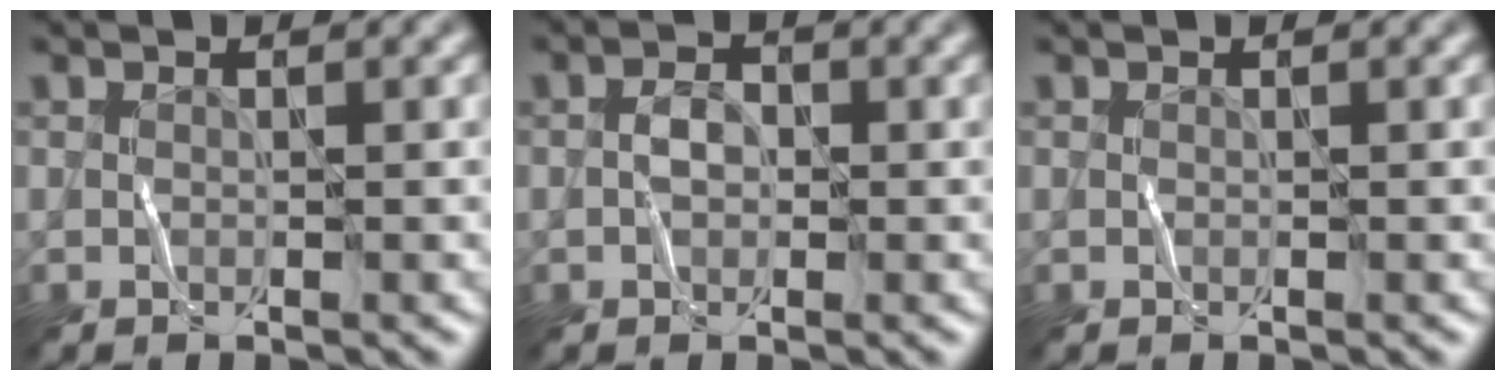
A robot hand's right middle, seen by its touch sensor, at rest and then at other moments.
{"total": 1.4, "force": [-0.4, 1.0, 0.9], "torque": [-0.017, 0.009, -0.012]}
{"total": 0.0}